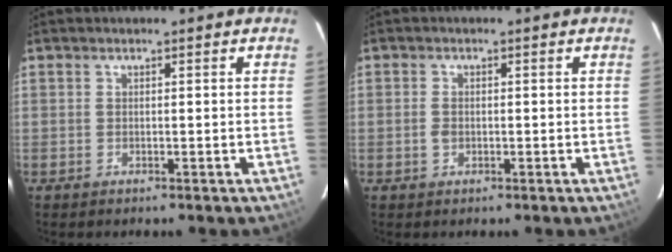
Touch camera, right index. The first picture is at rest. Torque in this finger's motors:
{"motor_torque": [-0.05, 0.02, -0.03, 0.02]}